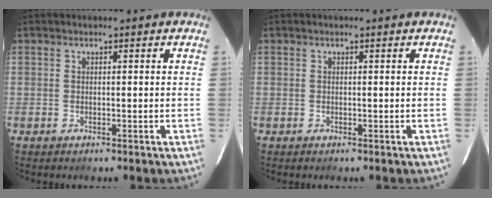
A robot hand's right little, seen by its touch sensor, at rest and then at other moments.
{"total": 0.0}